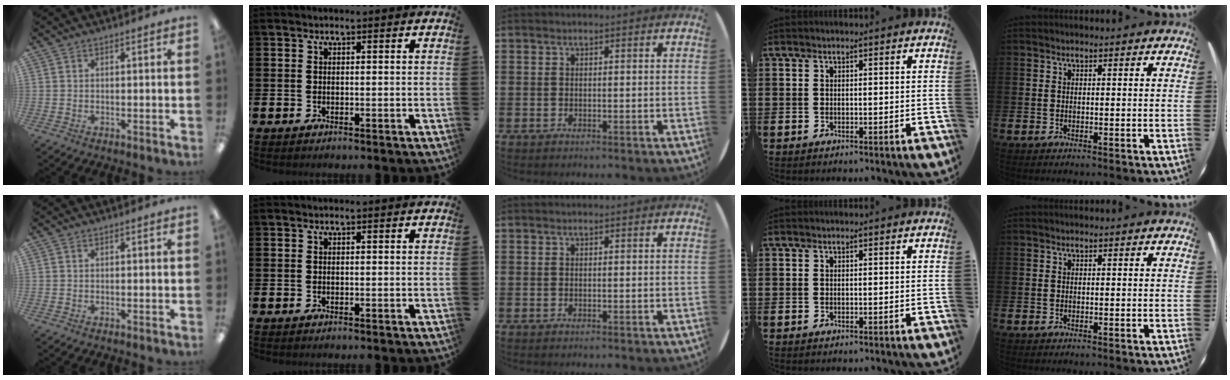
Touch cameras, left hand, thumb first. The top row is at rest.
{}